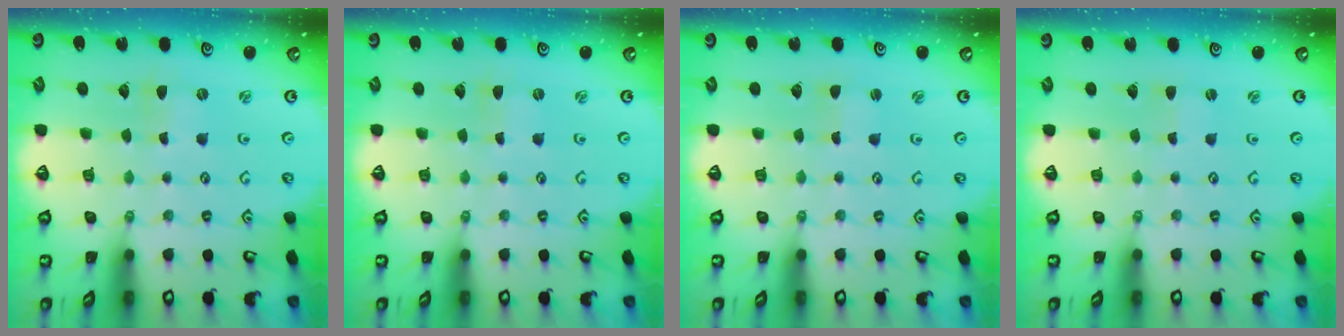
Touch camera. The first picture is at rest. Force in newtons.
{"total": 0.0}
{"total": 0.0}
{"total": 0.7, "press": 0.7, "slide": 0.1}